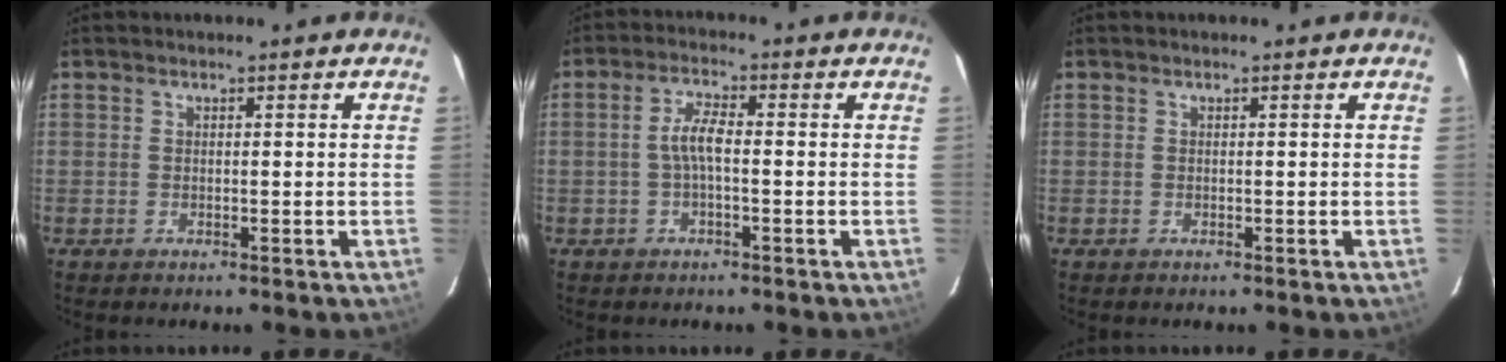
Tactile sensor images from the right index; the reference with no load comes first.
{"total": 3.9, "force": [-0.7, 0.9, 3.7], "torque": [-0.077, 0.010, -0.013]}
{"total": 0.0}